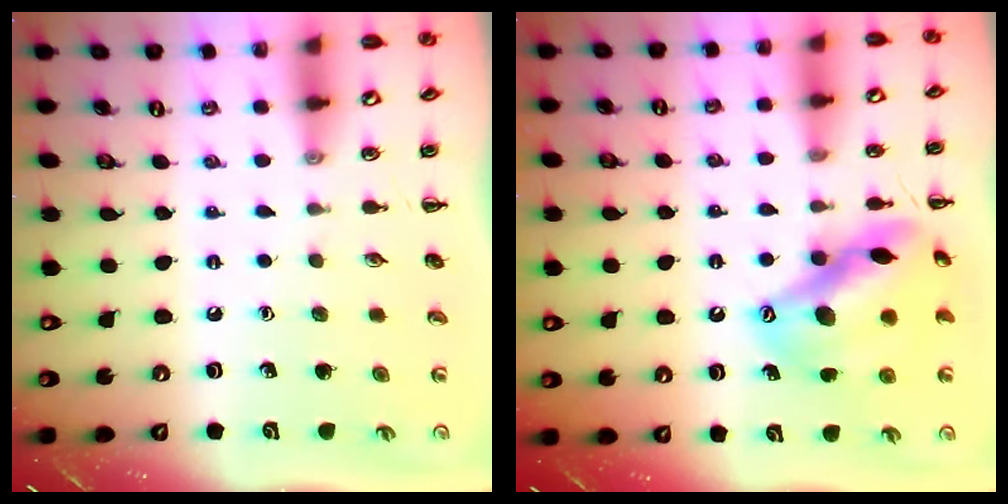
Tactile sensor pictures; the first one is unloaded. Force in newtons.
{"total": 16.1, "press": 15.5, "slide": 4.3}